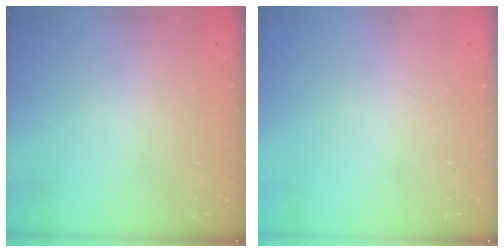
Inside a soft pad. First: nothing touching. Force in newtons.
{"total": 0.0}